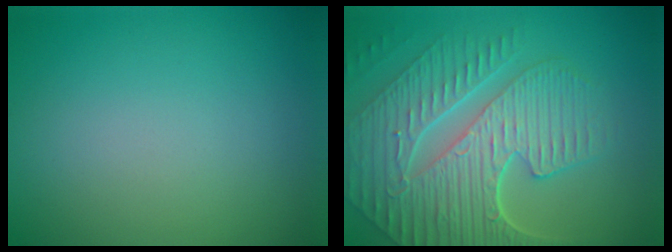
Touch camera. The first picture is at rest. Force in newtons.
{"total": 9.5, "press": 6.5, "slide": 7.0}